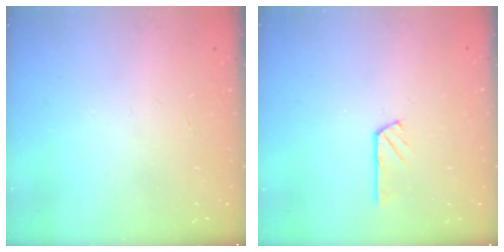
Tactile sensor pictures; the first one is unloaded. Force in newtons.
{"total": 2.7, "press": 2.7, "slide": 0.1}